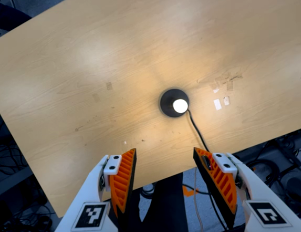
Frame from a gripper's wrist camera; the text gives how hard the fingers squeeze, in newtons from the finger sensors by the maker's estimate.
{"total": 0.0}